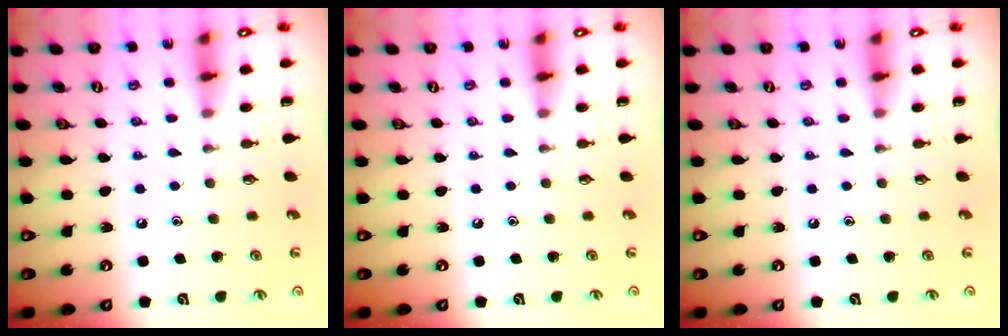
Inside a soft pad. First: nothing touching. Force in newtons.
{"total": 0.0}
{"total": 0.0}